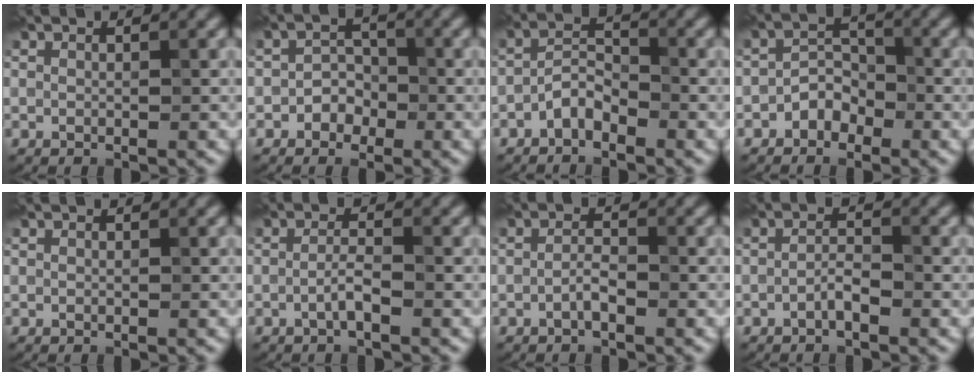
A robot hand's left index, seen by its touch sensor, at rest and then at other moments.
{"total": 2.1, "force": [-0.9, 1.6, 0.8], "torque": [-0.008, 0.007, -0.019]}
{"total": 2.5, "force": [-1.7, 1.2, 1.5], "torque": [-0.024, 0.012, -0.038]}
{"total": 2.5, "force": [-1.5, 1.7, 1.1], "torque": [-0.014, 0.011, -0.032]}
{"total": 0.0}
{"total": 1.7, "force": [-0.8, 0.2, 1.5], "torque": [-0.028, 0.006, -0.019]}
{"total": 1.5, "force": [-0.8, 0.3, 1.2], "torque": [-0.023, 0.006, -0.019]}
{"total": 1.5, "force": [-0.9, 0.3, 1.2], "torque": [-0.023, 0.006, -0.021]}